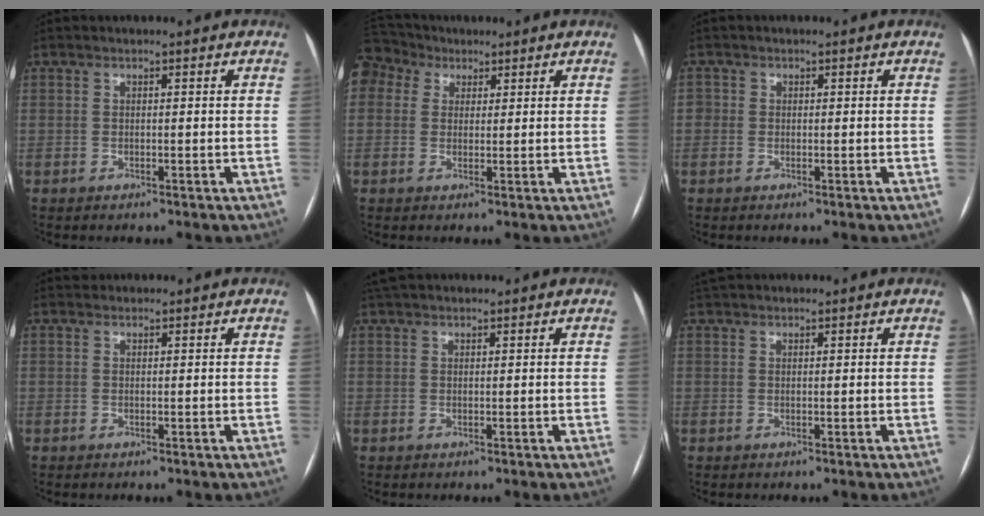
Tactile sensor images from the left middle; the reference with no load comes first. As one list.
[{"total": 5.7, "force": [3.6, 4.3, 1.2], "torque": [-0.031, 0.039, 0.074]}, {"total": 1.2, "force": [0.0, 1.1, 0.3], "torque": [0.004, 0.004, -0.004]}, {"total": 0.8, "force": [0.7, 0.4, -0.1], "torque": [-0.001, 0.014, 0.012]}, {"total": 3.8, "force": [3.3, 1.1, 1.4], "torque": [-0.023, 0.040, 0.058]}, {"total": 3.1, "force": [2.8, 0.9, 1.0], "torque": [-0.017, 0.038, 0.049]}]